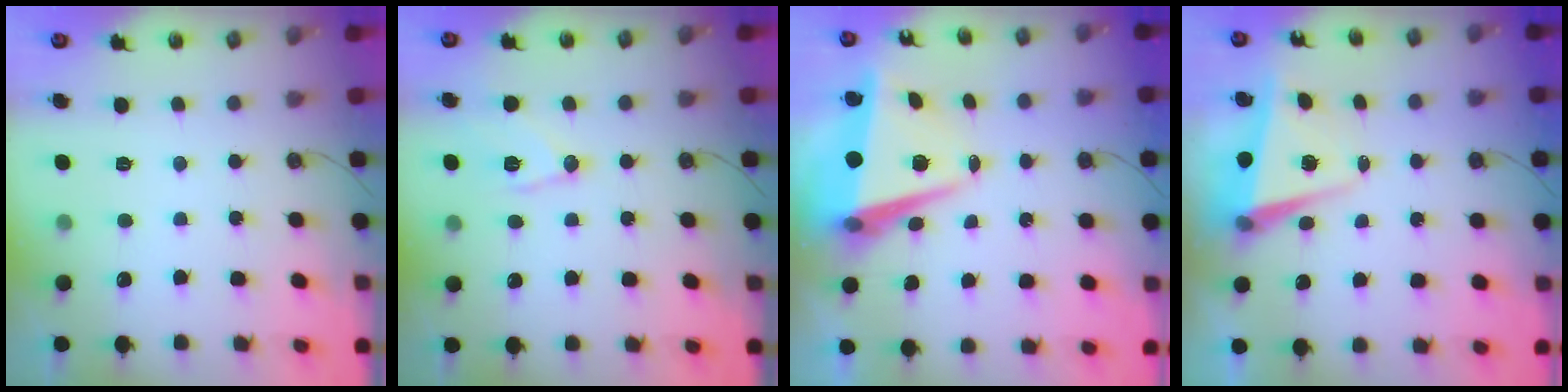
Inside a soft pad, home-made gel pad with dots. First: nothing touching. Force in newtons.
{"total": 10.0, "press": 10.0, "slide": 0.8}
{"total": 8.7, "press": 8.3, "slide": 2.5}
{"total": 5.3, "press": 5.0, "slide": 1.8}